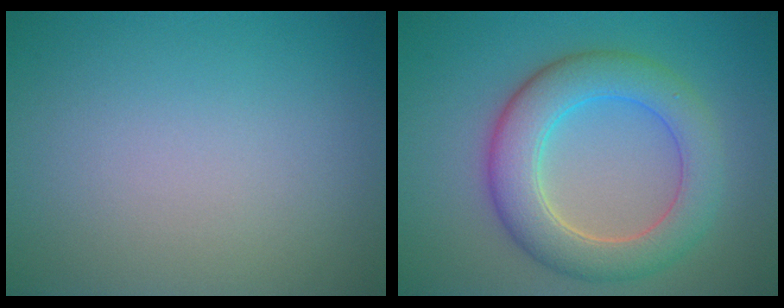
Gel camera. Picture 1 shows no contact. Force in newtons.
{"total": 6.5, "press": 6.5, "slide": 0.4}